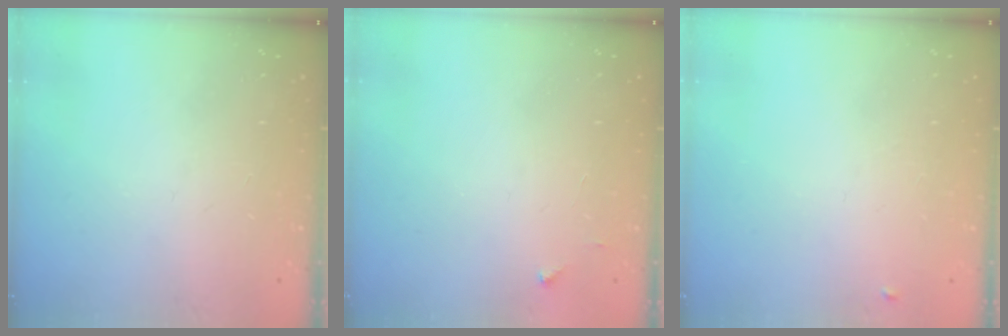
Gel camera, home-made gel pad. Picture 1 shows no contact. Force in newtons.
{"total": 2.0, "press": 2.0, "slide": 0.2}
{"total": 3.9, "press": 3.8, "slide": 0.6}